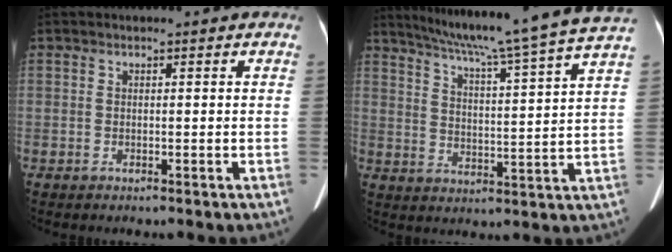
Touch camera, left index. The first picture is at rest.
{"total": 20.8, "force": [18.0, -2.3, 10.3], "torque": [-0.169, -0.032, 0.239]}